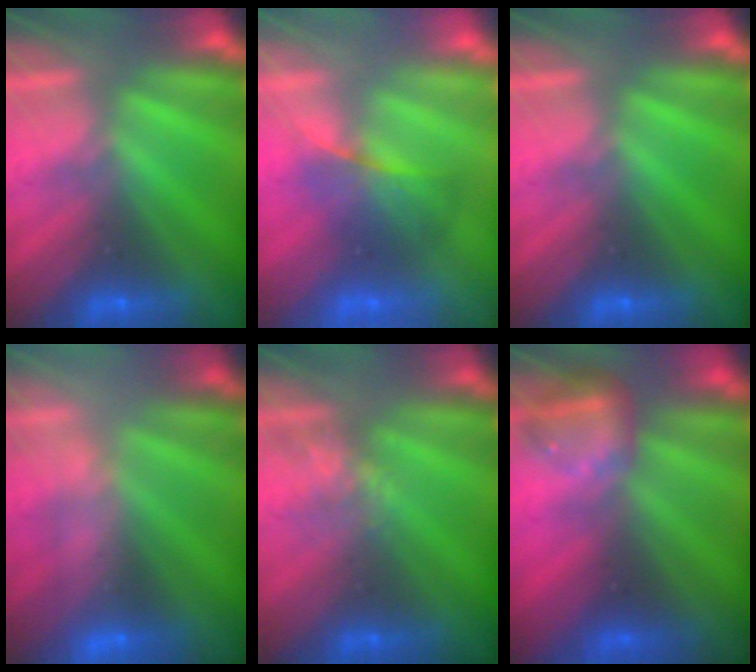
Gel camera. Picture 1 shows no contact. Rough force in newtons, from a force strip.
{"total": 2.1}
{"total": 0.0}
{"total": 2.5}
{"total": 2.2}
{"total": 6.5}